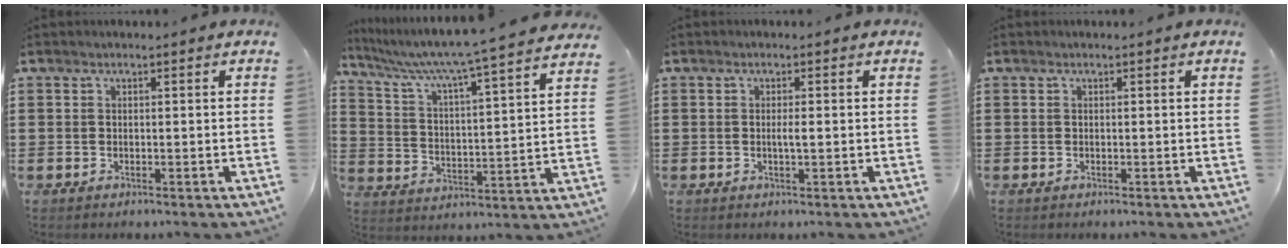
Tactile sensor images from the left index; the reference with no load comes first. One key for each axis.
{"total": 6.5, "fx": 5.6, "fy": -1.0, "fz": 3.1, "tx": -0.086, "ty": -0.054, "tz": 0.085}
{"total": 1.4, "fx": -0.1, "fy": 0.1, "fz": 1.4, "tx": -0.026, "ty": -0.004, "tz": -0.002}
{"total": 0.0}